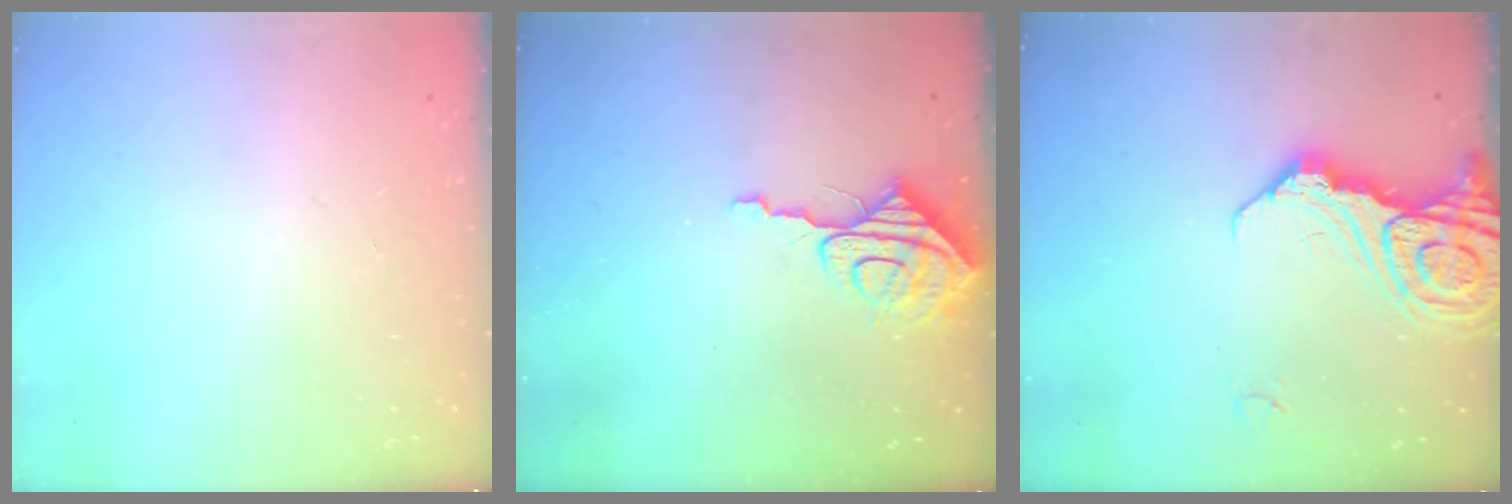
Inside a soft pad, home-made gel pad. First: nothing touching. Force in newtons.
{"total": 8.9, "press": 8.9, "slide": 0.2}
{"total": 14.6, "press": 14.5, "slide": 1.9}